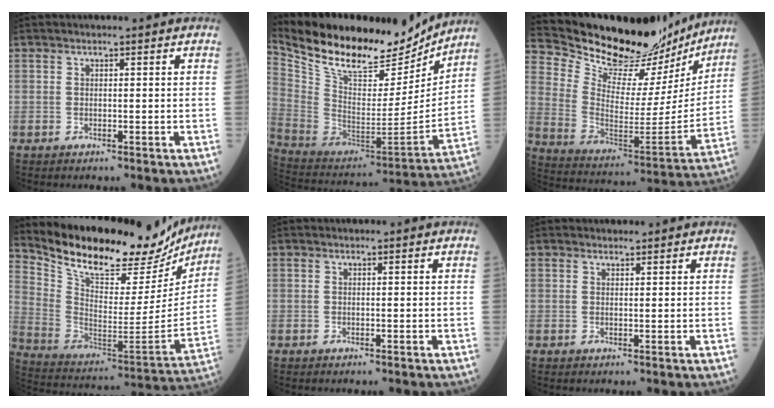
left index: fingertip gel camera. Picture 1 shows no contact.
{"total": 24.4, "force": [20.6, 6.9, 11.1], "torque": [-0.210, -0.019, 0.334]}
{"total": 24.9, "force": [22.5, 6.8, 8.1], "torque": [-0.137, -0.041, 0.328]}
{"total": 24.9, "force": [21.6, 7.6, 9.7], "torque": [-0.171, -0.030, 0.321]}
{"total": 0.0}
{"total": 0.7, "force": [0.6, 0.3, -0.1], "torque": [-0.001, -0.004, 0.006]}